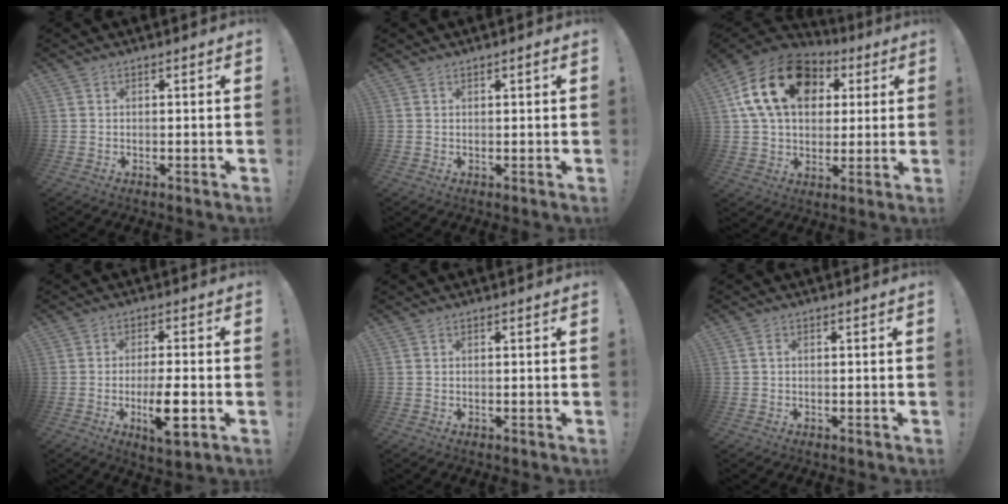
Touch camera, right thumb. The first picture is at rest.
{"total": 0.9, "force": [0.5, 0.1, 0.7], "torque": [-0.007, -0.001, 0.007]}
{"total": 20.3, "force": [6.7, 14.1, 13.0], "torque": [-0.213, -0.004, 0.122]}
{"total": 9.4, "force": [-3.1, 2.2, 8.6], "torque": [-0.158, -0.003, -0.055]}
{"total": 0.0}
{"total": 0.9, "force": [-0.4, 0.7, 0.4], "torque": [-0.009, 0.003, -0.008]}